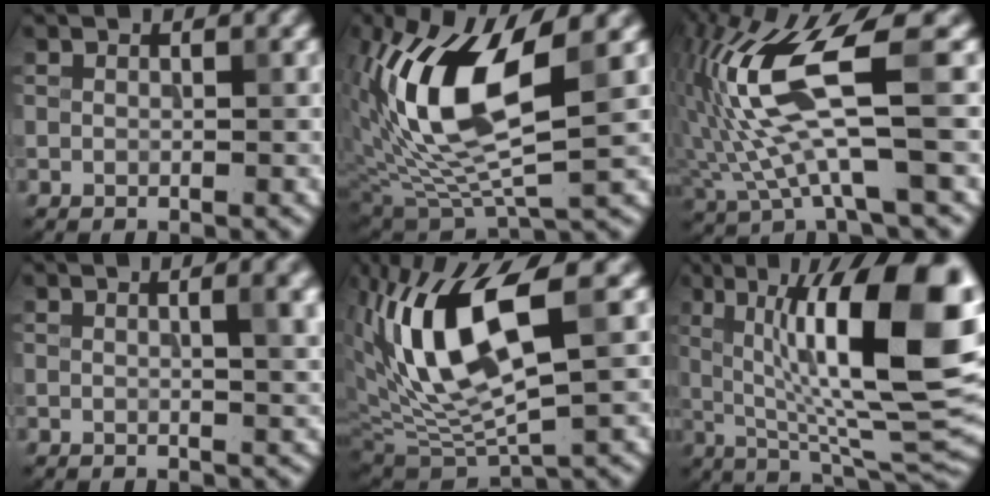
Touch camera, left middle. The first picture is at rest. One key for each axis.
{"total": 11.5, "fx": 2.6, "fy": 4.5, "fz": 10.2, "tx": -0.211, "ty": -0.003, "tz": 0.048}
{"total": 9.6, "fx": 1.4, "fy": 2.3, "fz": 9.2, "tx": -0.197, "ty": 0.000, "tz": 0.032}
{"total": 4.2, "fx": 1.0, "fy": 1.4, "fz": 3.9, "tx": -0.039, "ty": 0.012, "tz": 0.010}
{"total": 10.3, "fx": 3.0, "fy": 3.5, "fz": 9.2, "tx": -0.178, "ty": -0.002, "tz": 0.059}
{"total": 17.1, "fx": 3.6, "fy": 5.3, "fz": 15.9, "tx": -0.225, "ty": 0.008, "tz": 0.053}